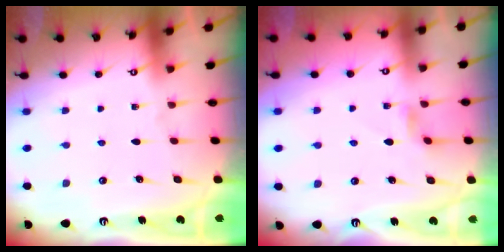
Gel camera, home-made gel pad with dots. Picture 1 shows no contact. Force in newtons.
{"total": 2.5, "press": 2.5, "slide": 0.4}